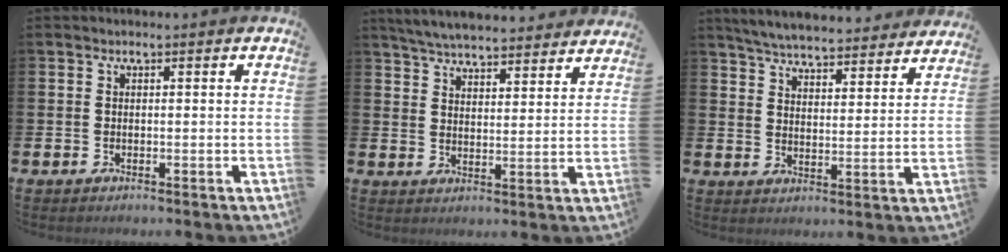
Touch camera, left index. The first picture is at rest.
{"total": 6.0, "force": [5.9, 0.6, 0.9], "torque": [-0.031, -0.038, 0.104]}
{"total": 5.9, "force": [5.8, 0.6, 0.9], "torque": [-0.033, -0.045, 0.100]}